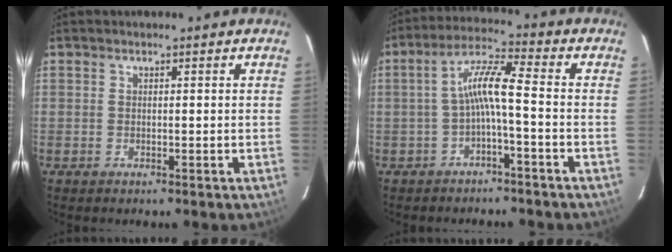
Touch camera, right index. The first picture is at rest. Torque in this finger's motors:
{"motor_torque": [0.93, -0.61, 0.59, 0.18]}